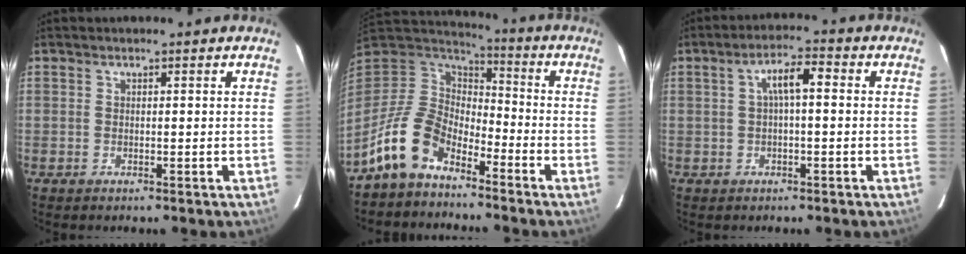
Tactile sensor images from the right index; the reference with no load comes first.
{"total": 12.9, "force": [-8.1, 7.0, 7.1], "torque": [-0.155, 0.010, -0.160]}
{"total": 4.9, "force": [0.3, 1.3, 4.7], "torque": [-0.084, 0.016, 0.009]}